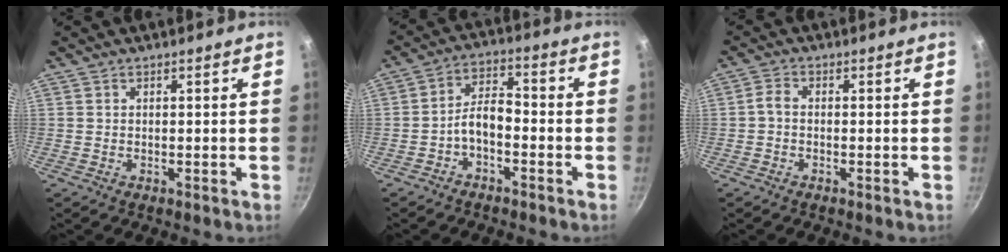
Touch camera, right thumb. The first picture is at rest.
{"total": 6.1, "force": [-2.3, 3.2, 4.7], "torque": [-0.076, 0.039, -0.051]}
{"total": 2.2, "force": [-0.5, 1.3, 1.7], "torque": [-0.033, 0.006, -0.018]}